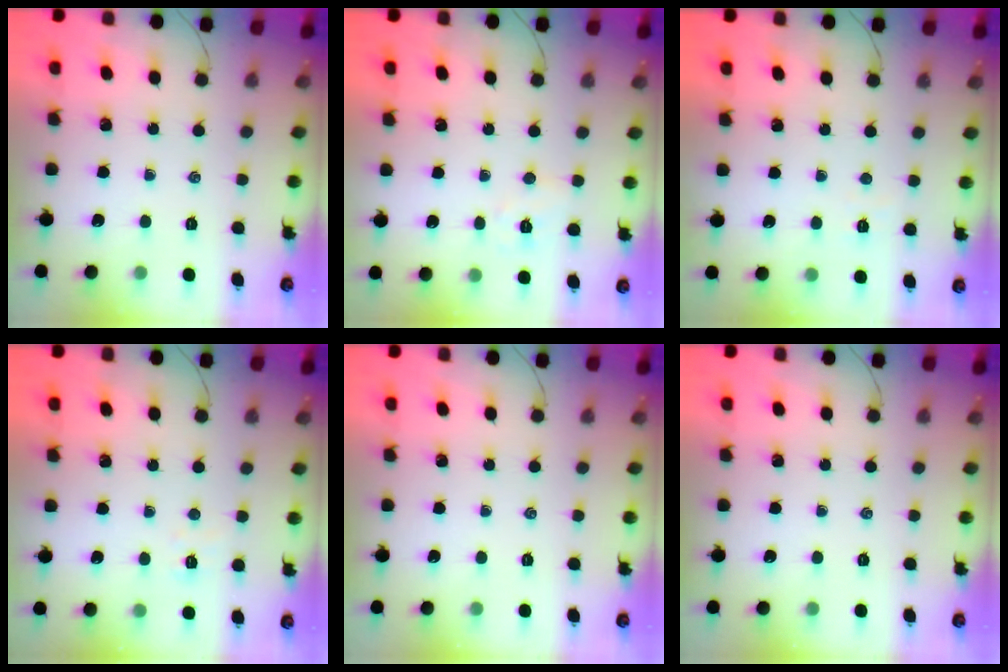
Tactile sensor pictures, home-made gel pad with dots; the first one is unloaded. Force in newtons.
{"total": 4.5, "press": 4.4, "slide": 1.0}
{"total": 1.8, "press": 1.7, "slide": 0.5}
{"total": 3.6, "press": 3.4, "slide": 1.1}
{"total": 0.0}
{"total": 0.0}